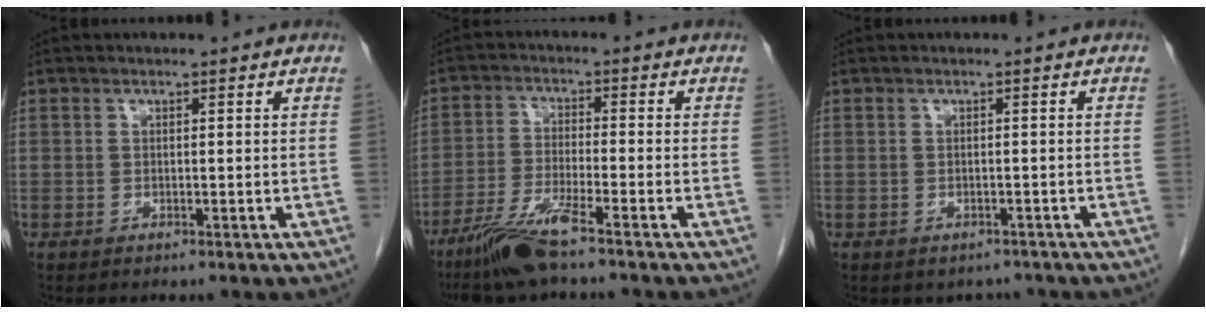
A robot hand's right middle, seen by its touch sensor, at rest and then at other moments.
{"total": 7.8, "force": [-5.8, -0.3, 5.2], "torque": [-0.109, -0.025, -0.115]}
{"total": 2.4, "force": [-2.0, 1.4, 0.2], "torque": [-0.001, 0.004, -0.025]}